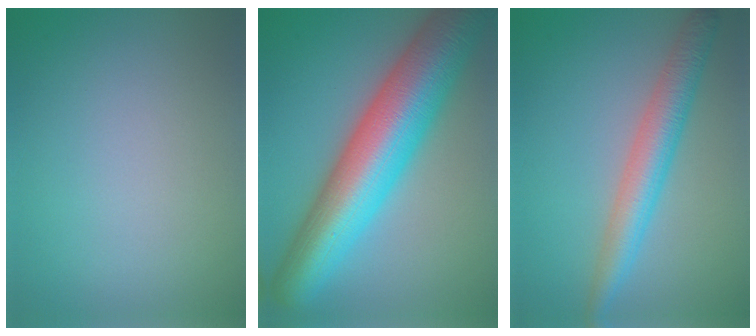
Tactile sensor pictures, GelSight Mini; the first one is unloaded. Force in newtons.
{"total": 13.1, "press": 13.1, "slide": 0.4}
{"total": 4.5, "press": 4.5, "slide": 0.0}